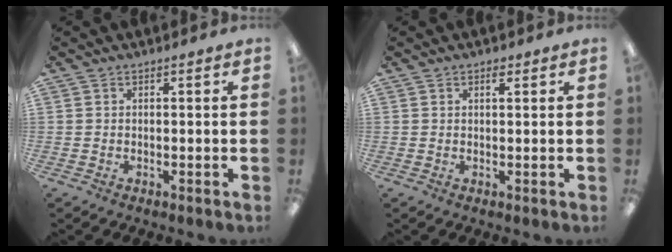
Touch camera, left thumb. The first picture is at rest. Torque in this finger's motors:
{"motor_torque": [-0.11, -0.03, -0.18, 0.07, 0.02]}